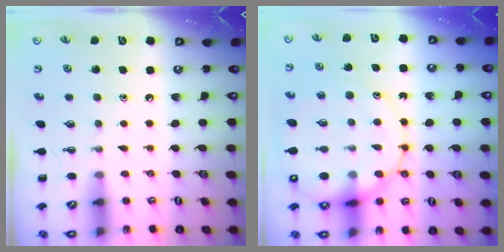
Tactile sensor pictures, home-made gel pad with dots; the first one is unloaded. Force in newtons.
{"total": 18.5, "press": 18.1, "slide": 3.5}